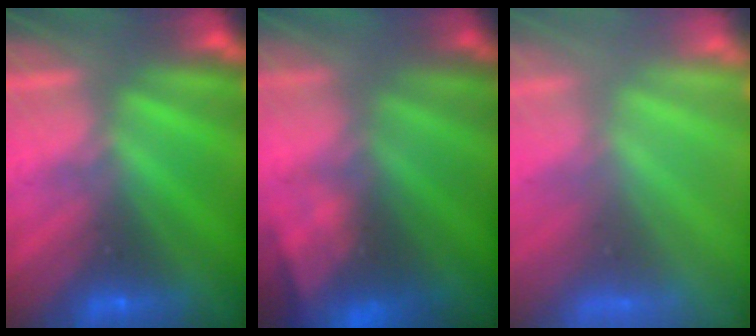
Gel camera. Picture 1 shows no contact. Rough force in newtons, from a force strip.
{"total": 8.5}
{"total": 7.0}